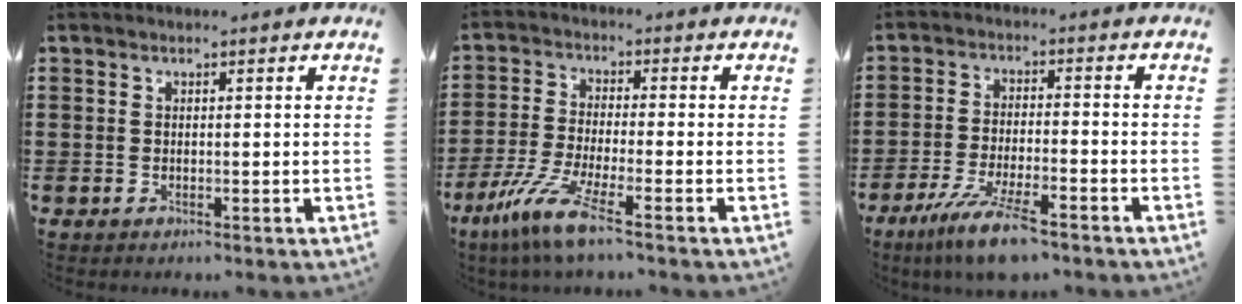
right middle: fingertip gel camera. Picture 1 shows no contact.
{"total": 7.9, "force": [-5.0, 0.6, 6.1], "torque": [-0.147, -0.023, -0.100]}
{"total": 8.4, "force": [-6.1, 1.0, 5.6], "torque": [-0.119, -0.014, -0.114]}